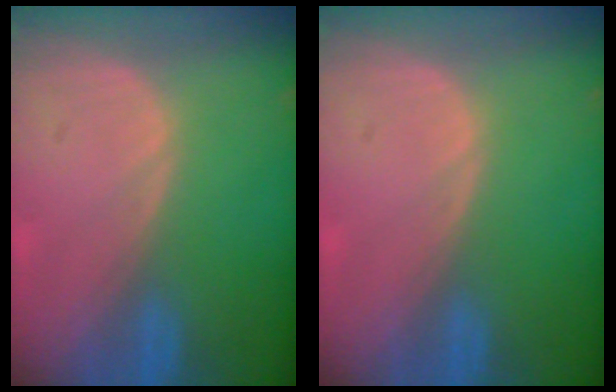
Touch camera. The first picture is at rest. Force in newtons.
{"total": 0.0}